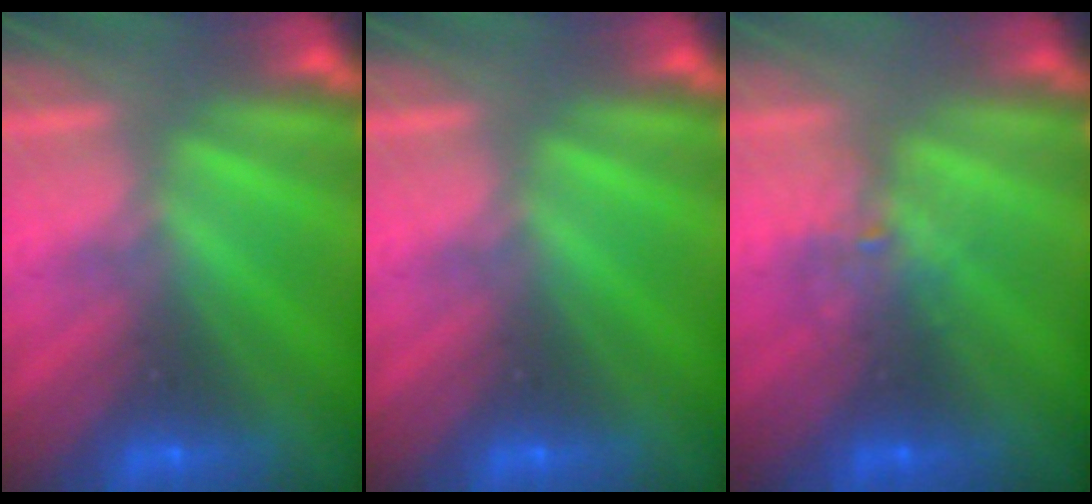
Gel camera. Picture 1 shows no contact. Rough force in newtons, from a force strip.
{"total": 0.0}
{"total": 2.1}